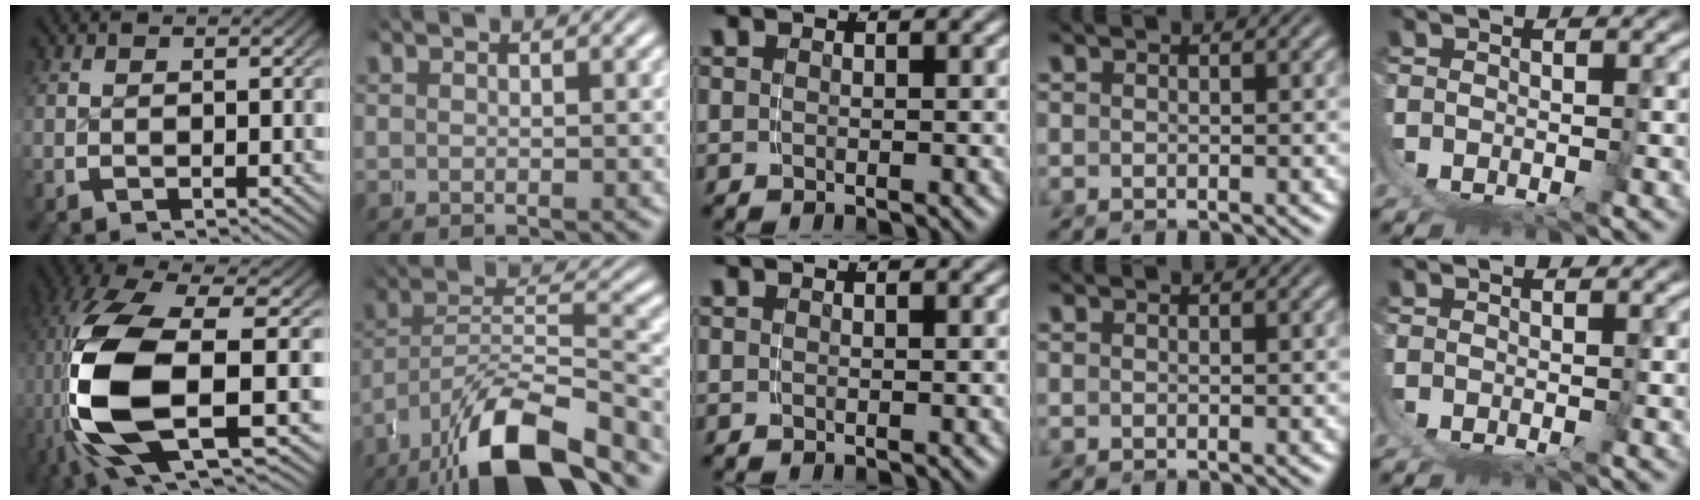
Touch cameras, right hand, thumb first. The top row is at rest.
{"thumb": {"total": 16.5, "force": [-0.8, 8.1, 14.4], "torque": [-0.344, -0.042, 0.014]}, "index": {"total": 9.1, "force": [-4.1, 4.2, 6.9], "torque": [-0.122, -0.021, -0.049]}}